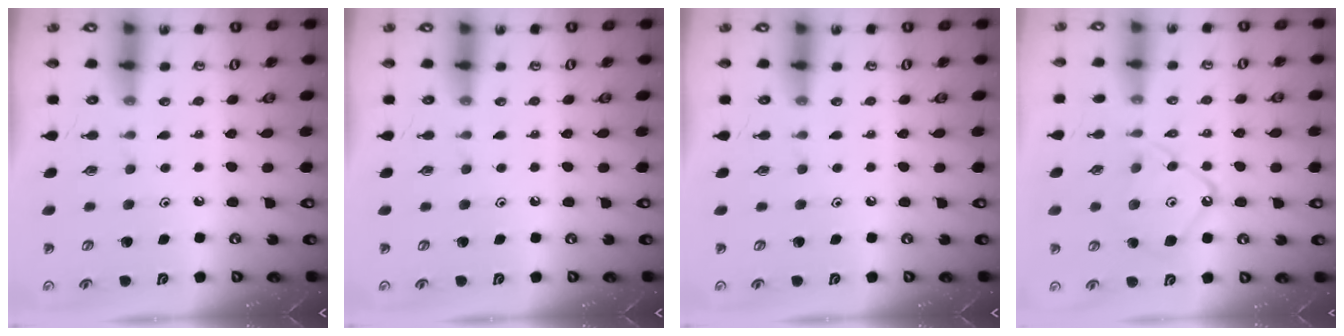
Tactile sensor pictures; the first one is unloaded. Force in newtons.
{"total": 0.0}
{"total": 0.0}
{"total": 10.1, "press": 10.0, "slide": 1.0}